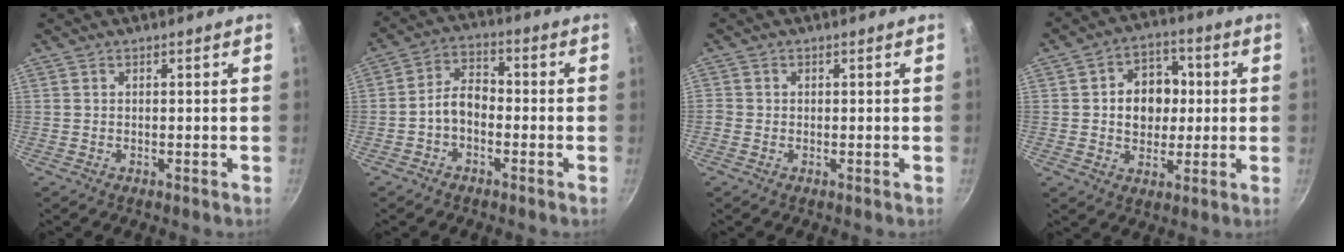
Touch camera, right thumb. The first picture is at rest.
{"total": 6.2, "force": [-1.9, 4.2, 4.2], "torque": [-0.060, 0.034, -0.044]}
{"total": 1.0, "force": [-0.3, 0.9, 0.3], "torque": [-0.005, 0.002, -0.007]}
{"total": 10.7, "force": [0.9, 8.5, 6.4], "torque": [-0.053, 0.010, 0.009]}